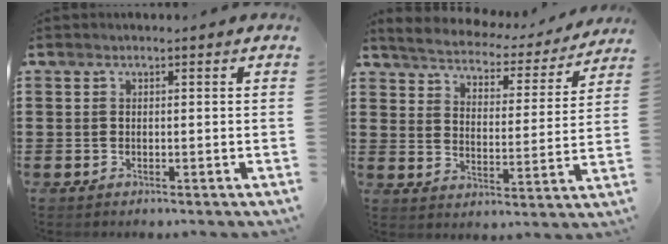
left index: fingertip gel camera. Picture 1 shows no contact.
{"total": 3.8, "force": [3.7, 0.4, 0.5], "torque": [-0.036, -0.029, 0.056]}